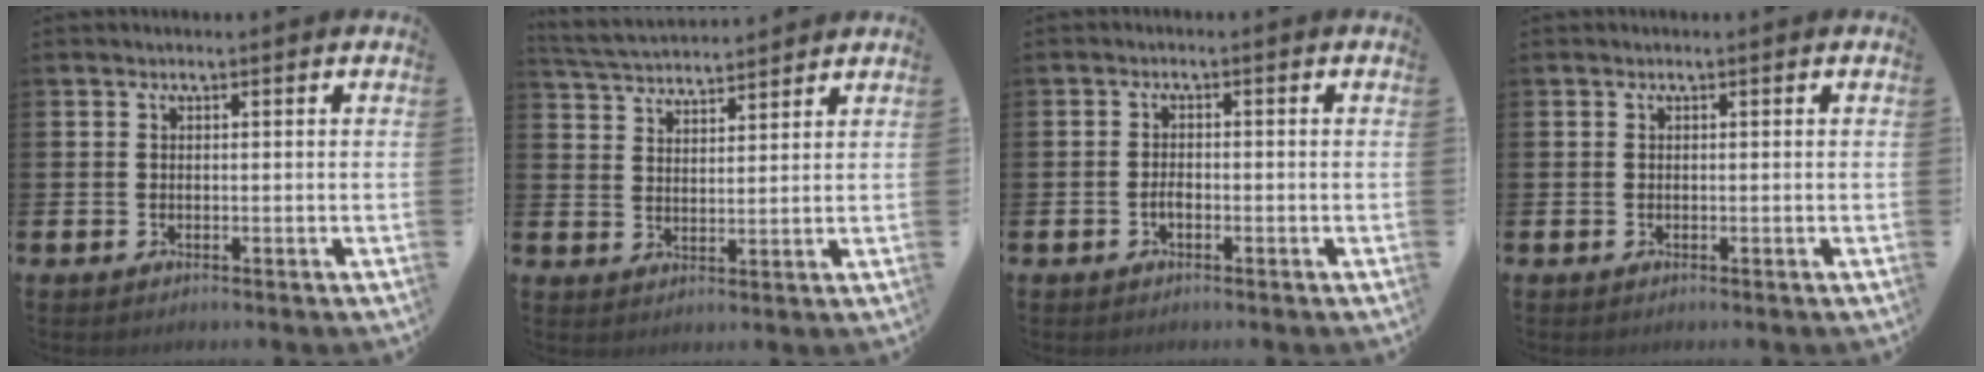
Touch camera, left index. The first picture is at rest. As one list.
[{"total": 4.4, "force": [4.3, 0.5, 0.2], "torque": [-0.020, -0.027, 0.076]}, {"total": 1.5, "force": [-0.7, 0.7, 1.1], "torque": [-0.015, -0.002, -0.015]}, {"total": 0.0}]